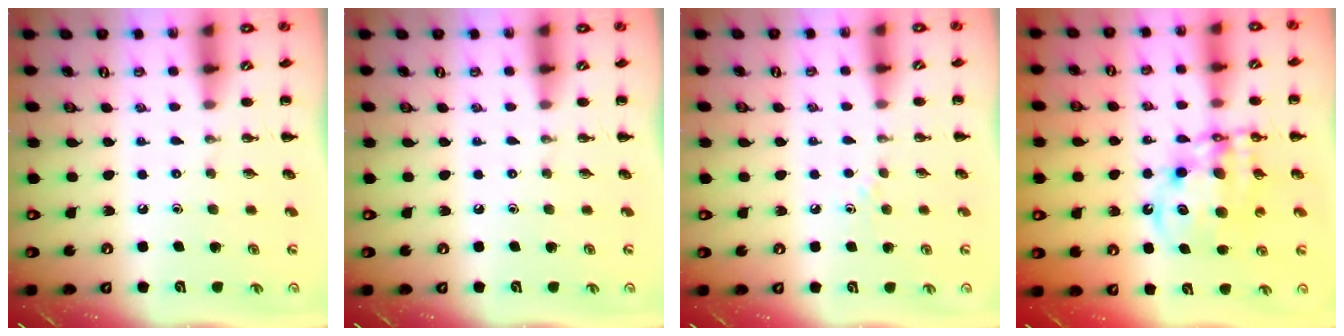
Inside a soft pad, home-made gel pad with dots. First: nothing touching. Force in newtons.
{"total": 0.0}
{"total": 3.0, "press": 2.7, "slide": 1.2}
{"total": 13.3, "press": 12.7, "slide": 3.9}